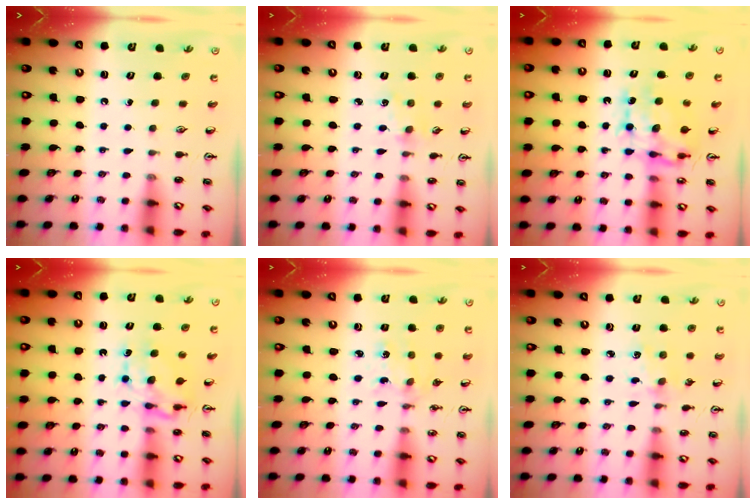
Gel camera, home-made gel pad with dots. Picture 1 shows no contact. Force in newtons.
{"total": 0.9, "press": 0.9, "slide": 0.2}
{"total": 9.0, "press": 9.0, "slide": 0.6}
{"total": 6.9, "press": 6.8, "slide": 0.6}
{"total": 1.4, "press": 1.4, "slide": 0.2}
{"total": 2.7, "press": 2.7, "slide": 0.4}